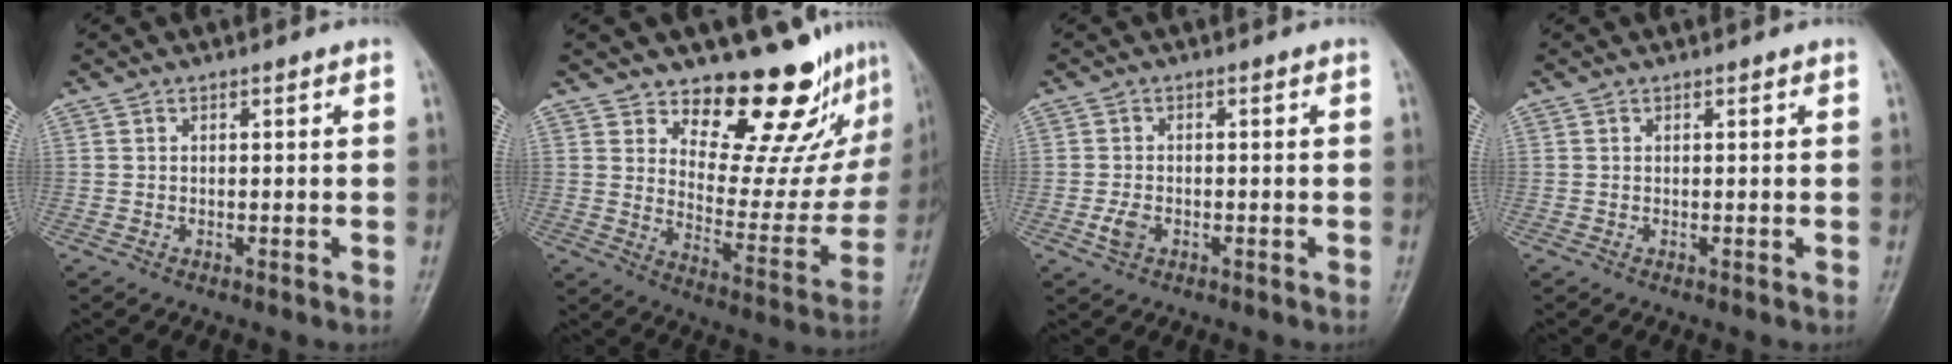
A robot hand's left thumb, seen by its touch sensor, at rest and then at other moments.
{"total": 17.3, "force": [13.8, 7.2, 7.6], "torque": [-0.031, -0.124, 0.190]}
{"total": 2.6, "force": [-1.0, 1.8, 1.6], "torque": [-0.032, 0.002, -0.018]}
{"total": 0.0}